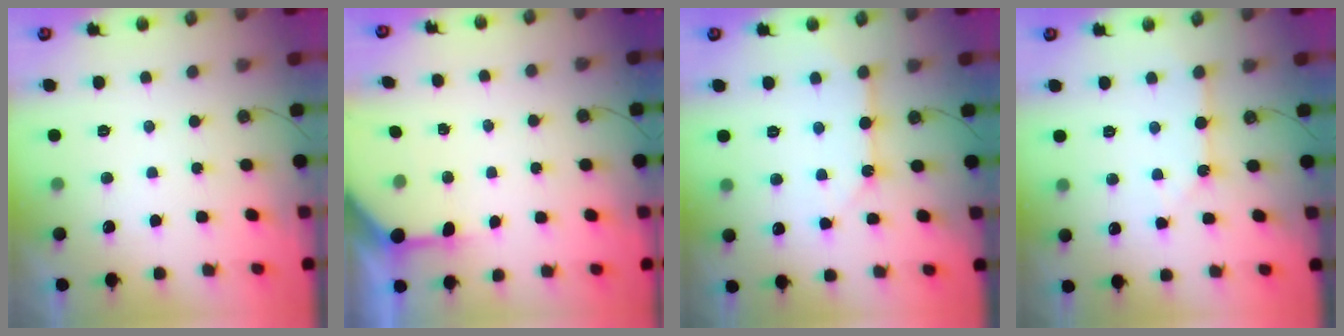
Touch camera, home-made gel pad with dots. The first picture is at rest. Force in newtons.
{"total": 6.2, "press": 6.2, "slide": 0.2}
{"total": 9.6, "press": 9.5, "slide": 0.9}
{"total": 2.3, "press": 2.3, "slide": 0.3}